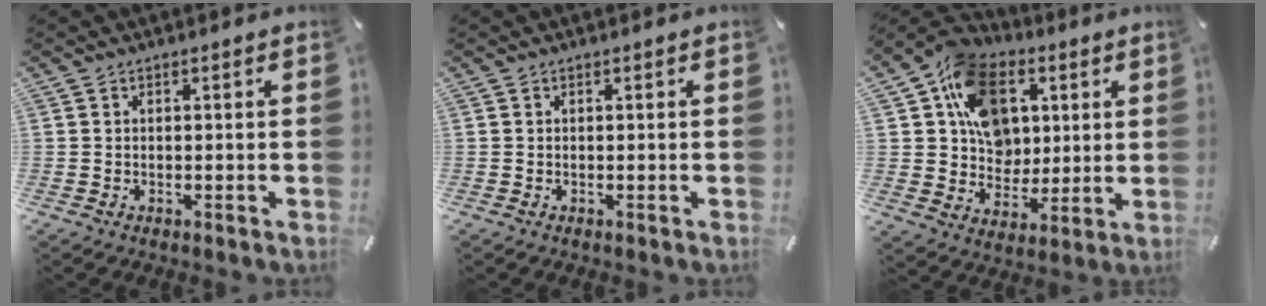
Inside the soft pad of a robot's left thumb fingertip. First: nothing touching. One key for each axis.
{"total": 0.0}
{"total": 15.0, "fx": 4.5, "fy": 12.5, "fz": 6.9, "tx": -0.117, "ty": -0.015, "tz": 0.090}